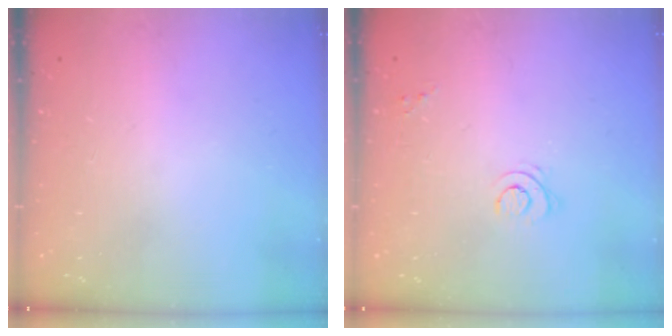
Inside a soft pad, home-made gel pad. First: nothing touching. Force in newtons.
{"total": 5.7, "press": 5.7, "slide": 0.8}